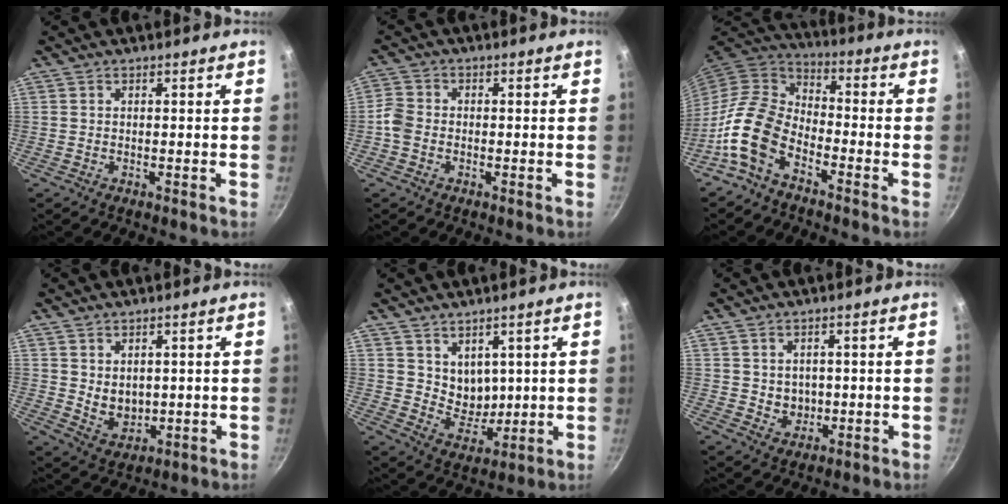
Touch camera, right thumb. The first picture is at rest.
{"total": 3.5, "force": [-1.2, 2.7, 1.9], "torque": [-0.042, 0.014, -0.033]}
{"total": 12.2, "force": [-6.4, 7.3, 7.4], "torque": [-0.128, 0.059, -0.147]}
{"total": 5.3, "force": [1.5, 3.8, 3.3], "torque": [-0.041, -0.019, 0.038]}
{"total": 6.4, "force": [3.2, 4.8, 2.8], "torque": [-0.019, -0.024, 0.069]}
{"total": 3.6, "force": [0.5, 3.2, 1.7], "torque": [-0.013, -0.008, 0.015]}